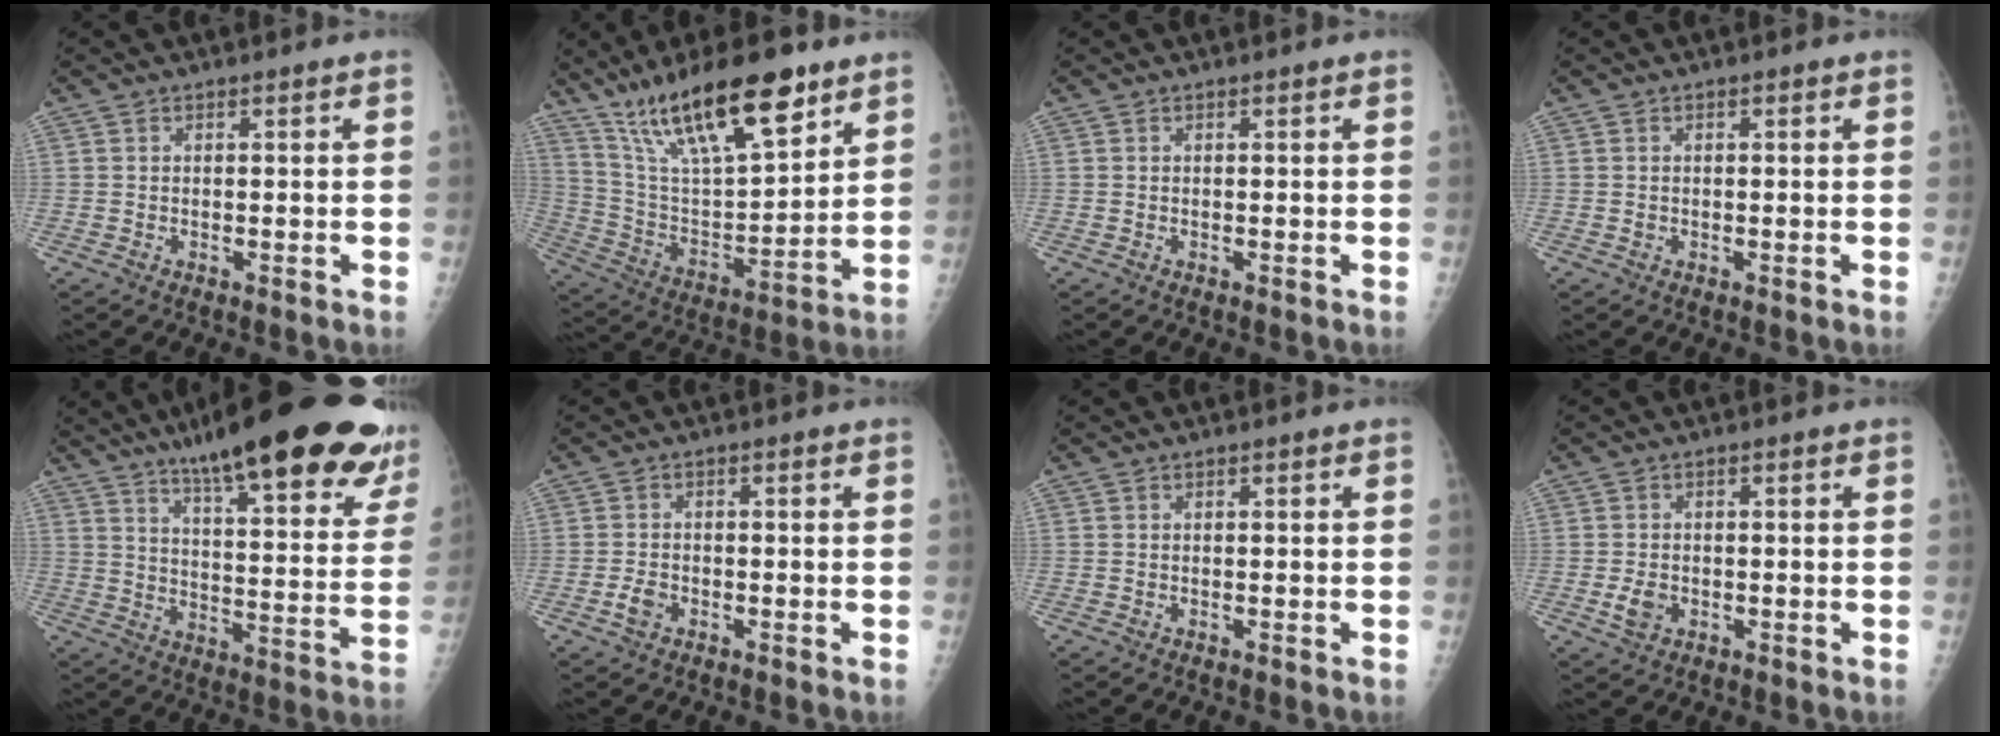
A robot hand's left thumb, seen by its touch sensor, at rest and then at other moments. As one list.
[{"total": 22.3, "force": [14.6, 6.7, 15.5], "torque": [-0.246, -0.049, 0.268]}, {"total": 0.0}, {"total": 0.7, "force": [0.0, 0.6, 0.3], "torque": [0.001, 0.001, -0.002]}, {"total": 30.1, "force": [21.5, 6.0, 20.2], "torque": [-0.253, -0.076, 0.290]}, {"total": 2.7, "force": [-1.3, 1.8, 1.5], "torque": [-0.026, 0.008, -0.024]}, {"total": 0.0}, {"total": 3.3, "force": [-1.0, 2.5, 2.0], "torque": [-0.033, 0.001, -0.015]}]